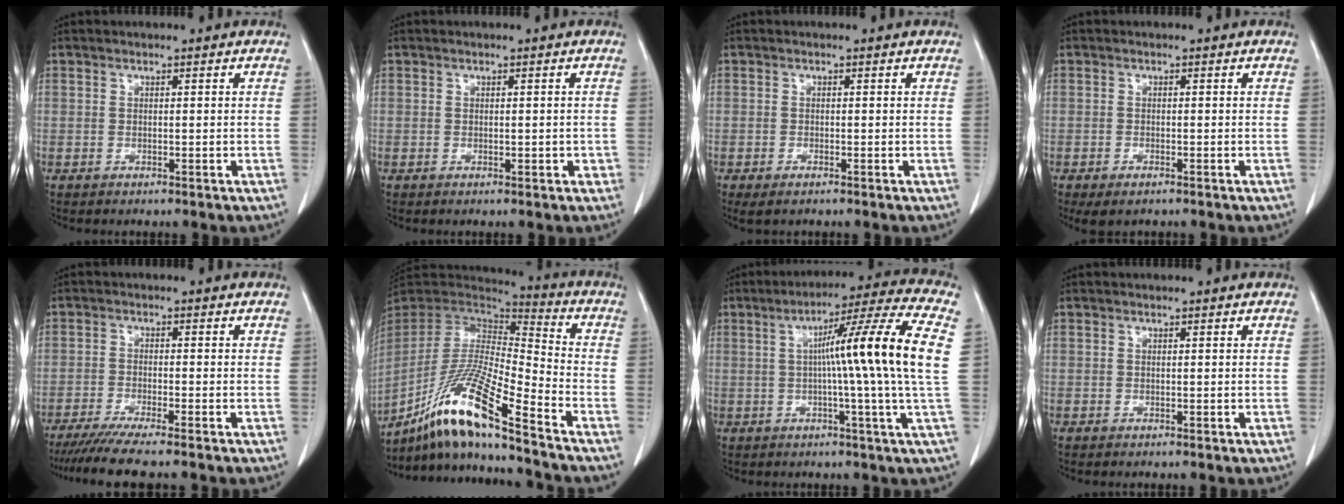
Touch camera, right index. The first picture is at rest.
{"total": 1.2, "force": [-0.4, 0.5, 1.0], "torque": [-0.013, 0.002, -0.002]}
{"total": 2.0, "force": [-1.4, 0.5, 1.3], "torque": [-0.026, -0.006, -0.018]}
{"total": 3.0, "force": [-2.1, 1.1, 1.8], "torque": [-0.034, -0.007, -0.027]}
{"total": 8.3, "force": [-7.0, -0.9, 4.4], "torque": [-0.056, -0.025, -0.109]}
{"total": 17.3, "force": [-12.2, -0.4, 12.2], "torque": [-0.248, -0.021, -0.229]}
{"total": 15.9, "force": [1.6, -2.6, 15.6], "torque": [-0.228, 0.005, 0.015]}
{"total": 0.0}